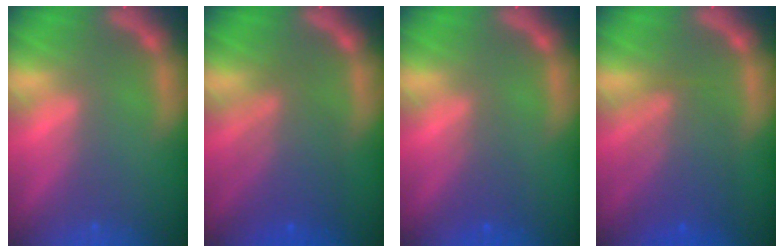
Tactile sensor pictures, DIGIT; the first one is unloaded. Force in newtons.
{"total": 6.0}
{"total": 2.0}
{"total": 6.1}